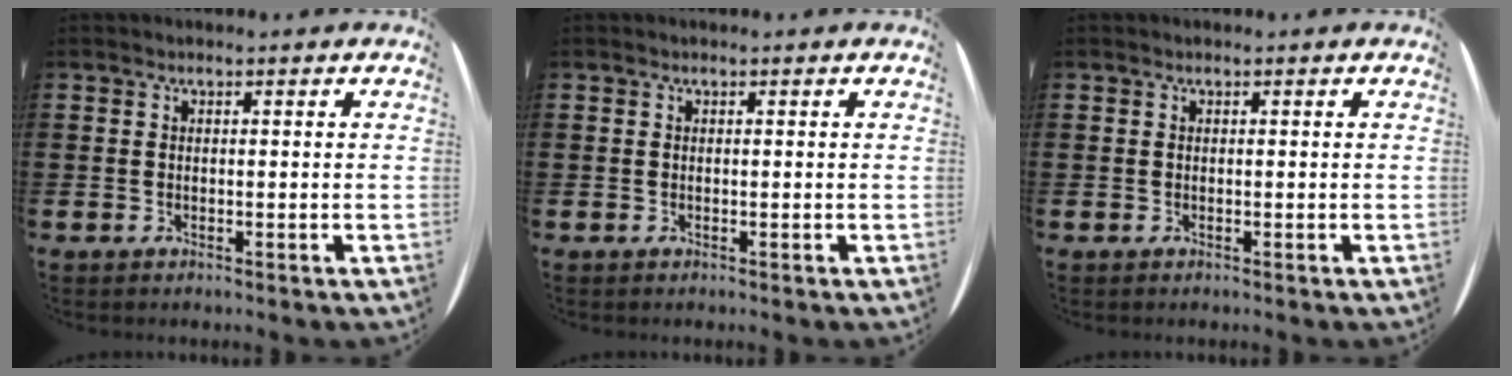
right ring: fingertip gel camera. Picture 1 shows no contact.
{"total": 0.0}
{"total": 0.0}